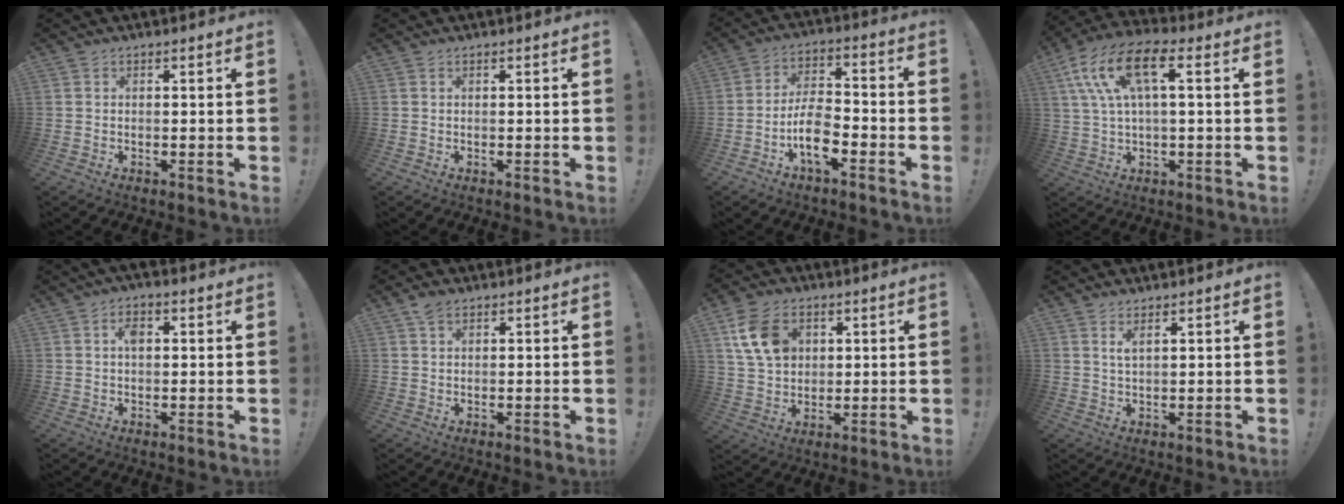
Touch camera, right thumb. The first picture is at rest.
{"total": 0.0}
{"total": 11.0, "force": [-5.4, 5.1, 8.1], "torque": [-0.153, 0.023, -0.096]}
{"total": 14.0, "force": [4.0, 6.0, 12.0], "torque": [-0.241, 0.006, 0.069]}
{"total": 3.9, "force": [0.9, 2.4, 3.1], "torque": [-0.051, 0.008, 0.011]}
{"total": 3.1, "force": [2.0, 1.6, 1.7], "torque": [-0.026, -0.005, 0.038]}
{"total": 13.1, "force": [4.9, 9.7, 7.3], "torque": [-0.118, -0.007, 0.100]}
{"total": 2.6, "force": [1.6, 0.5, 1.9], "torque": [-0.039, -0.004, 0.029]}